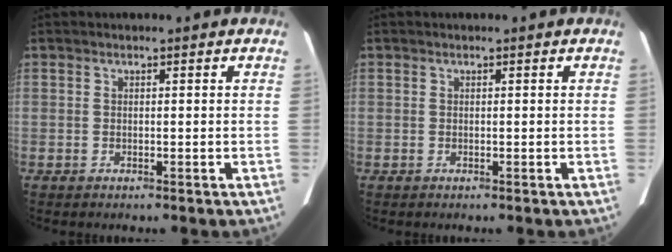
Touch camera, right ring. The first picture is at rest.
{"total": 0.0}